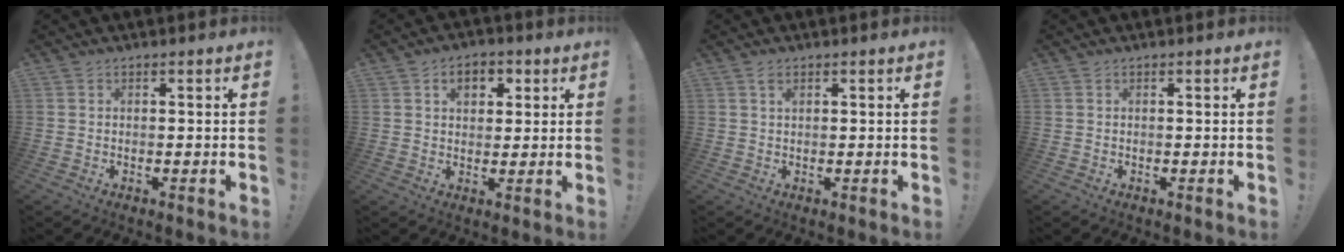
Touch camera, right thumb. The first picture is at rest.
{"total": 6.5, "force": [2.4, 4.8, 3.6], "torque": [-0.042, -0.002, 0.042]}
{"total": 1.3, "force": [0.8, 0.7, 0.8], "torque": [-0.009, -0.002, 0.013]}
{"total": 0.0}